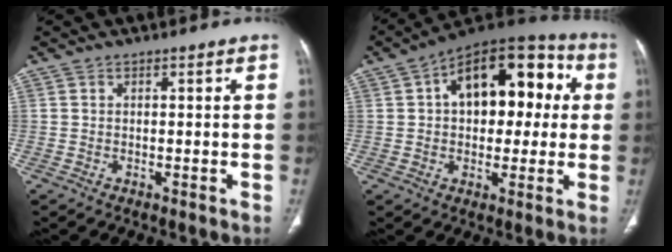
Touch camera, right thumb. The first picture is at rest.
{"total": 20.0, "force": [4.0, 11.8, 15.7], "torque": [-0.176, 0.038, 0.050]}